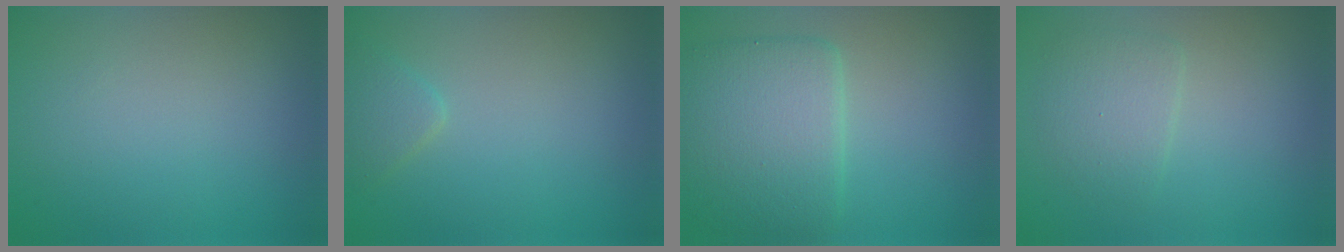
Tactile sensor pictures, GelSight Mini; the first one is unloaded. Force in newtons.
{"total": 1.4, "press": 1.4, "slide": 0.1}
{"total": 6.2, "press": 6.2, "slide": 0.1}
{"total": 2.4, "press": 2.4, "slide": 0.1}